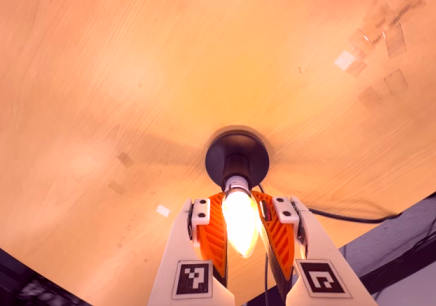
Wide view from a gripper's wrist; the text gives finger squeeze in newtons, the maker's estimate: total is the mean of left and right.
{"total": 25.2, "left": 26.0, "right": 24.4}